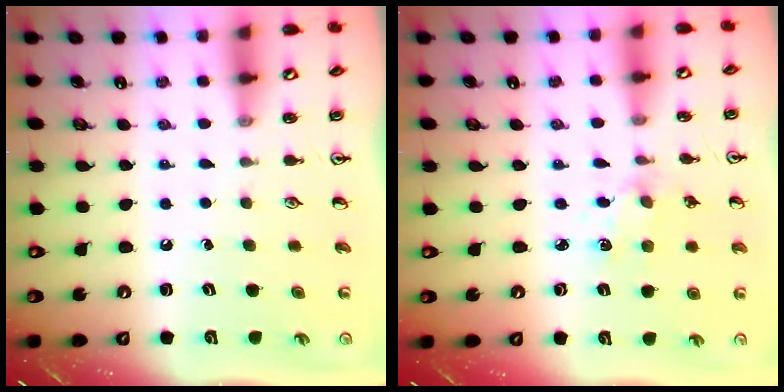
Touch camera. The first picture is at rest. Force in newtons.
{"total": 2.5, "press": 2.4, "slide": 0.3}